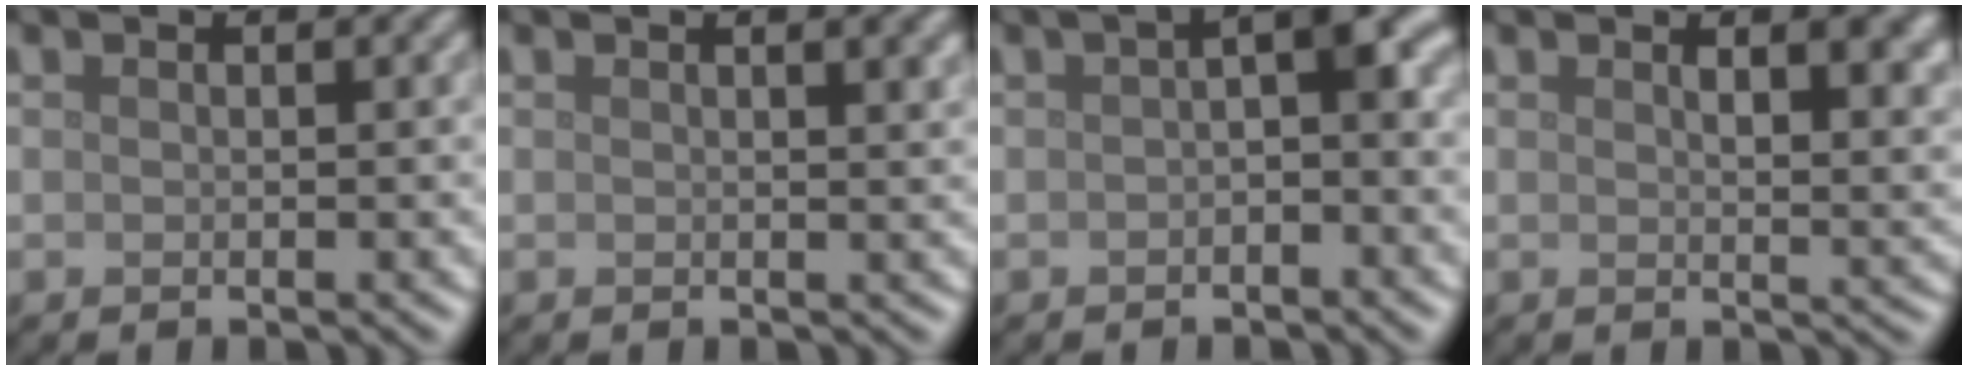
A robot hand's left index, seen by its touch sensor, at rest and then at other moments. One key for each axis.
{"total": 2.2, "fx": 1.1, "fy": 0.7, "fz": 1.8, "tx": -0.012, "ty": 0.005, "tz": 0.015}
{"total": 3.3, "fx": 0.0, "fy": 0.9, "fz": 3.1, "tx": -0.044, "ty": 0.014, "tz": -0.005}
{"total": 5.4, "fx": 2.2, "fy": 2.3, "fz": 4.4, "tx": -0.041, "ty": -0.003, "tz": 0.036}